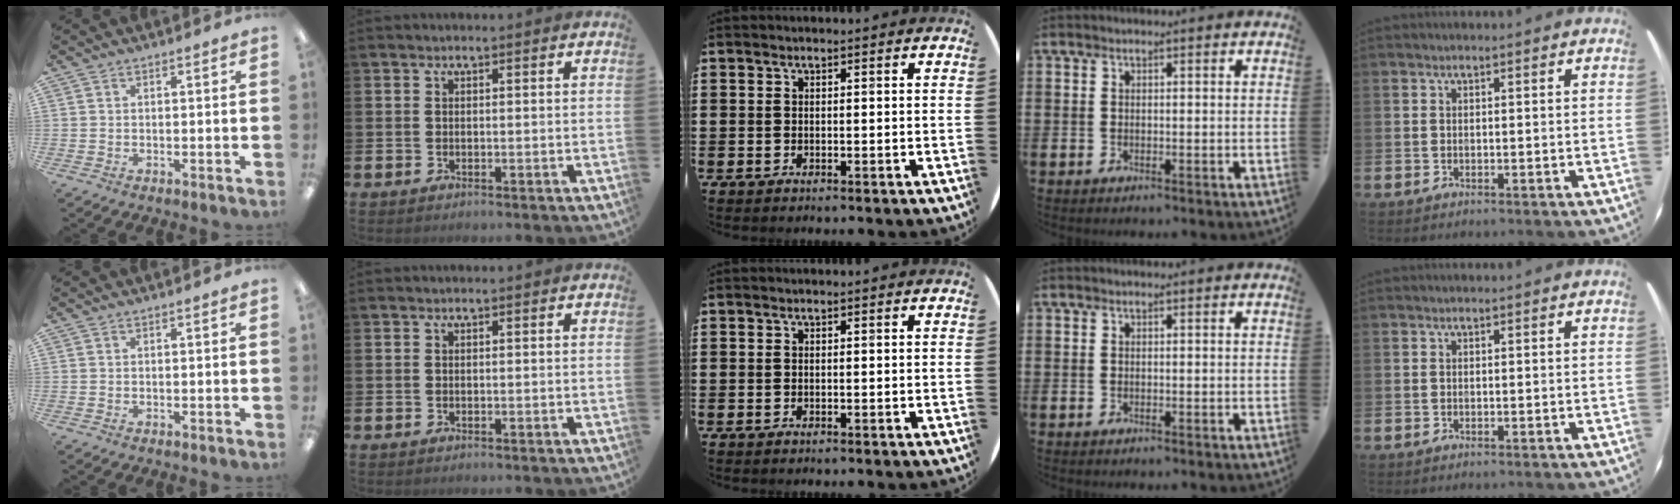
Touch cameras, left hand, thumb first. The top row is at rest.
{}